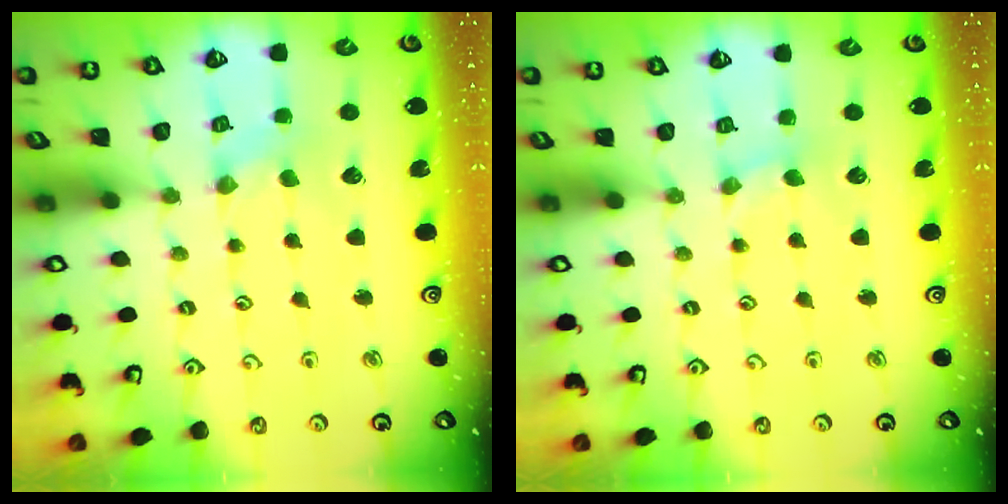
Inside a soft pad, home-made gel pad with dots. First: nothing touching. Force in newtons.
{"total": 1.0, "press": 1.0, "slide": 0.2}